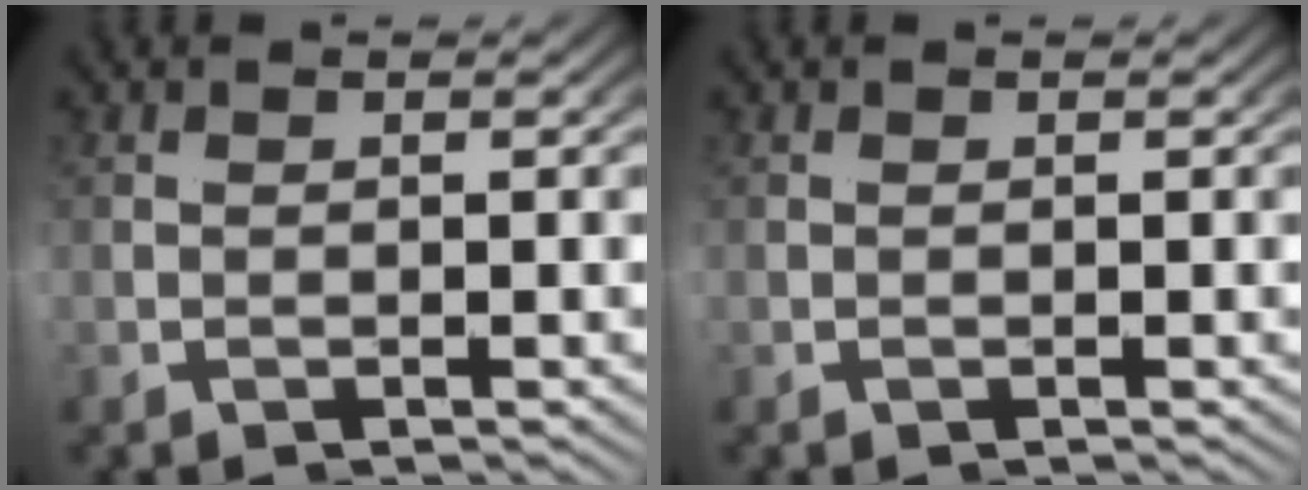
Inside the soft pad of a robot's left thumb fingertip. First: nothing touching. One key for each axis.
{"total": 0.0}